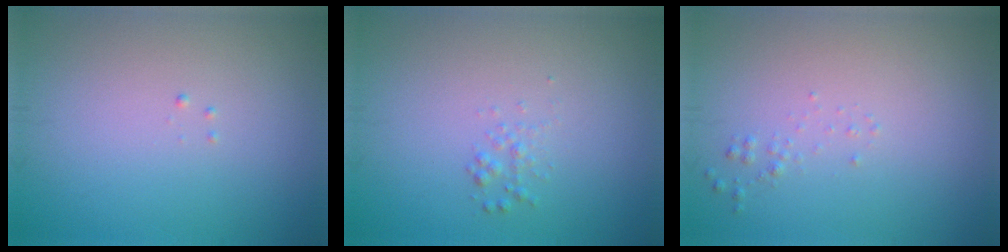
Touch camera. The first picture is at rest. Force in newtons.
{"total": 0.9, "press": 0.9, "slide": 0.1}
{"total": 0.6, "press": 0.6, "slide": 0.0}